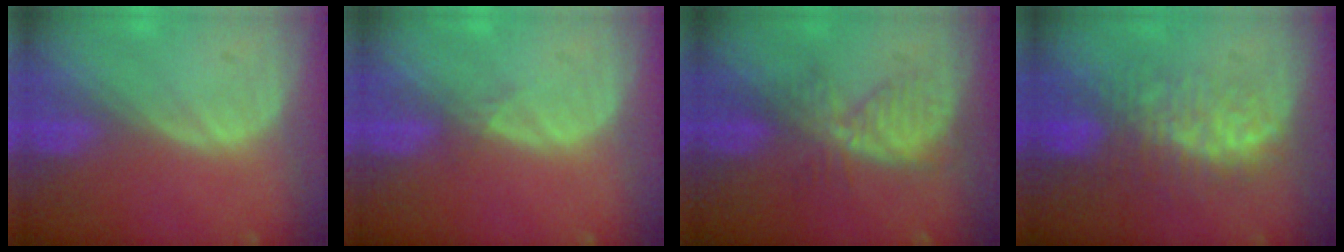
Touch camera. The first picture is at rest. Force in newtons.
{"total": 0.7, "press": 0.7, "slide": 0.2}
{"total": 5.4, "press": 5.3, "slide": 0.6}
{"total": 8.3, "press": 7.6, "slide": 3.4}